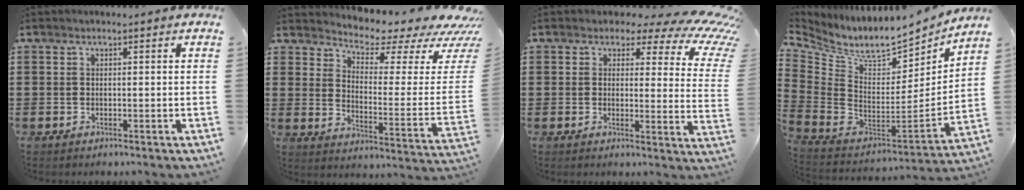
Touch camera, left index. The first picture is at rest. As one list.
[{"total": 3.9, "force": [3.4, 0.8, 1.6], "torque": [-0.040, -0.045, 0.049]}, {"total": 5.4, "force": [3.6, 2.6, 3.0], "torque": [-0.054, -0.018, 0.056]}, {"total": 8.3, "force": [6.9, 2.2, 4.0], "torque": [-0.104, -0.061, 0.116]}]